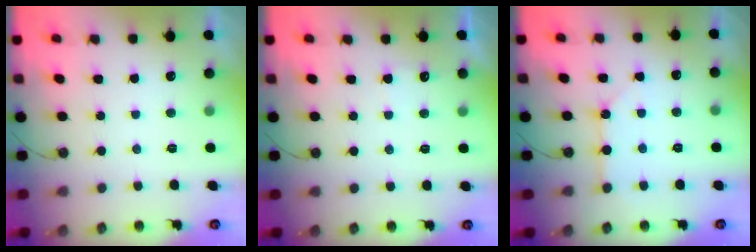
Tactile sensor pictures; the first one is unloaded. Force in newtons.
{"total": 4.9, "press": 4.8, "slide": 0.6}
{"total": 2.5, "press": 2.5, "slide": 0.3}